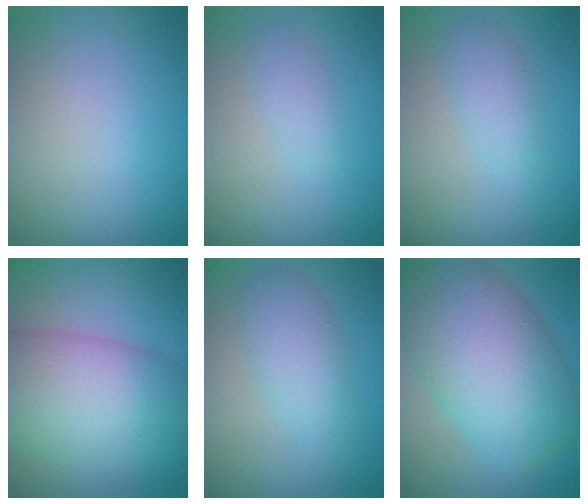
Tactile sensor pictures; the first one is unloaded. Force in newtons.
{"total": 1.4, "press": 1.4, "slide": 0.0}
{"total": 2.2, "press": 2.2, "slide": 0.1}
{"total": 9.9, "press": 9.9, "slide": 0.4}
{"total": 3.4, "press": 3.4, "slide": 0.1}
{"total": 12.2, "press": 12.2, "slide": 0.2}